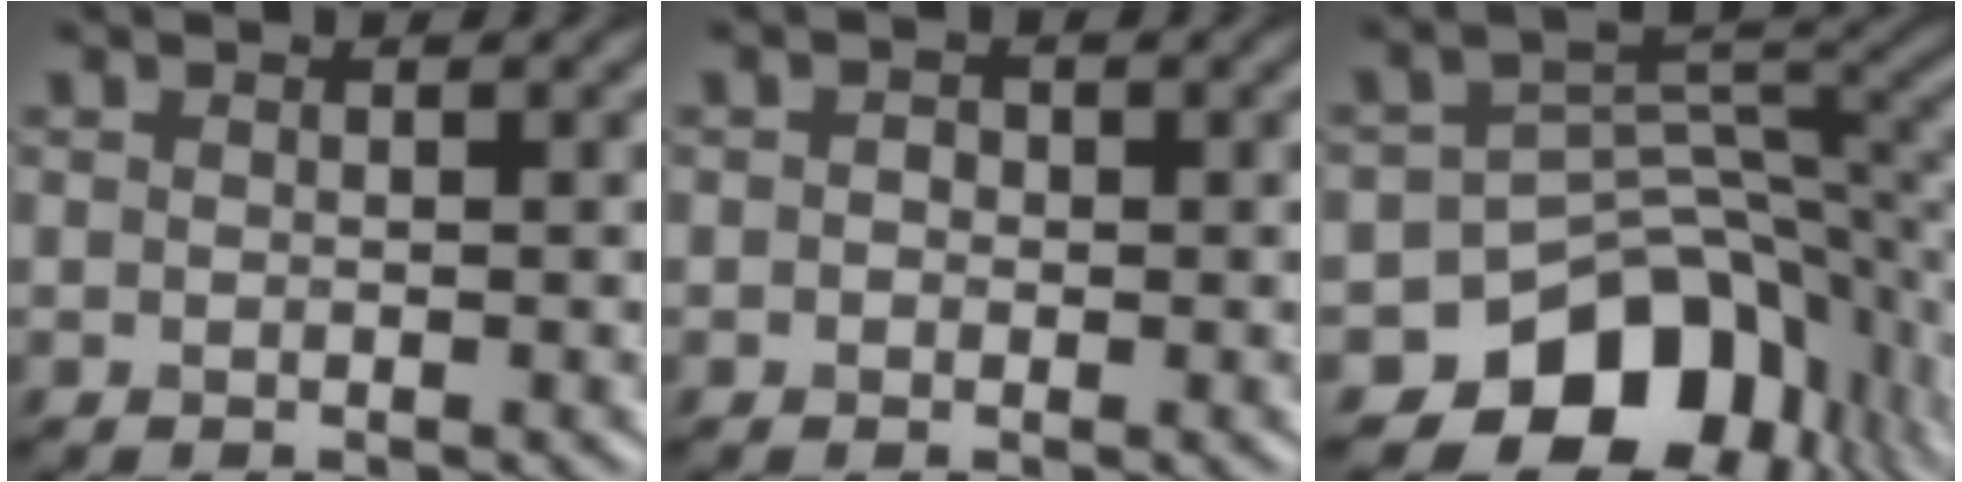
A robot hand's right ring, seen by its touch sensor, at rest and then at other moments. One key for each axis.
{"total": 0.8, "fx": 0.1, "fy": 0.7, "fz": 0.3, "tx": -0.006, "ty": -0.001, "tz": -0.003}
{"total": 11.4, "fx": -6.4, "fy": 7.7, "fz": 5.5, "tx": -0.076, "ty": -0.007, "tz": -0.106}